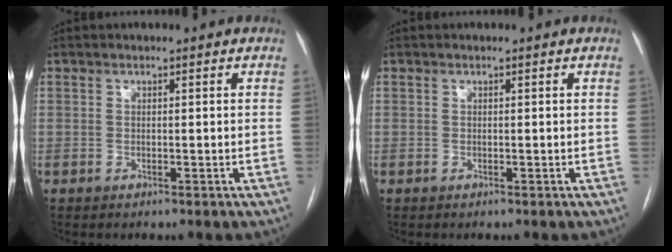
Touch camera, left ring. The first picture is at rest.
{"total": 0.0}